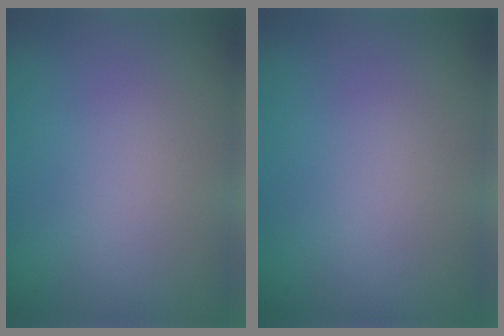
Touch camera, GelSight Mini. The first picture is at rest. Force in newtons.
{"total": 0.0}